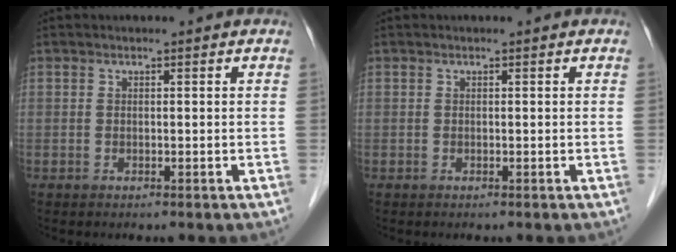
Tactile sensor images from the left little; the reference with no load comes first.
{"total": 0.0}